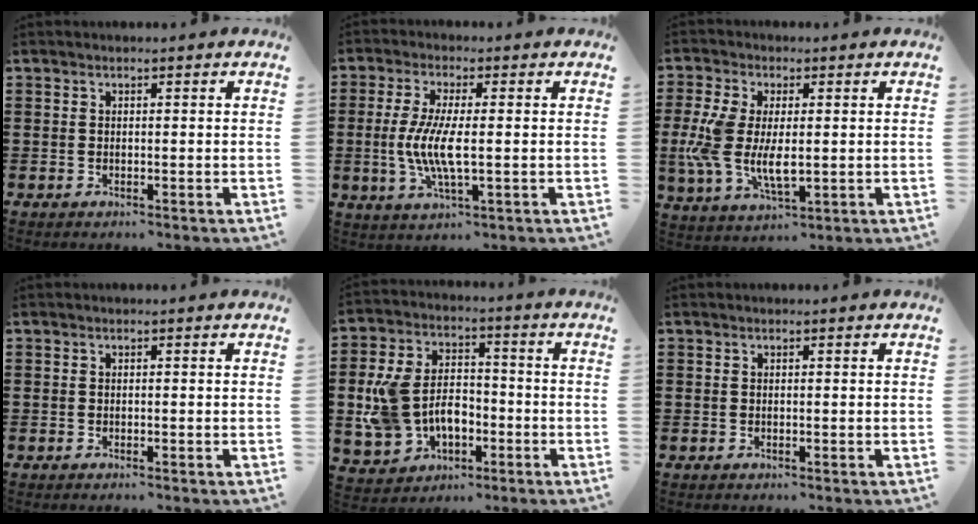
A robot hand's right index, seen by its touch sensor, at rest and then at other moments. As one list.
[{"total": 6.7, "force": [-0.7, 1.4, 6.5], "torque": [-0.143, -0.009, -0.022]}, {"total": 9.0, "force": [-0.2, 4.6, 7.8], "torque": [-0.190, -0.007, -0.009]}, {"total": 0.0}, {"total": 9.2, "force": [-1.4, 6.9, 5.9], "torque": [-0.155, 0.014, -0.028]}, {"total": 0.0}]